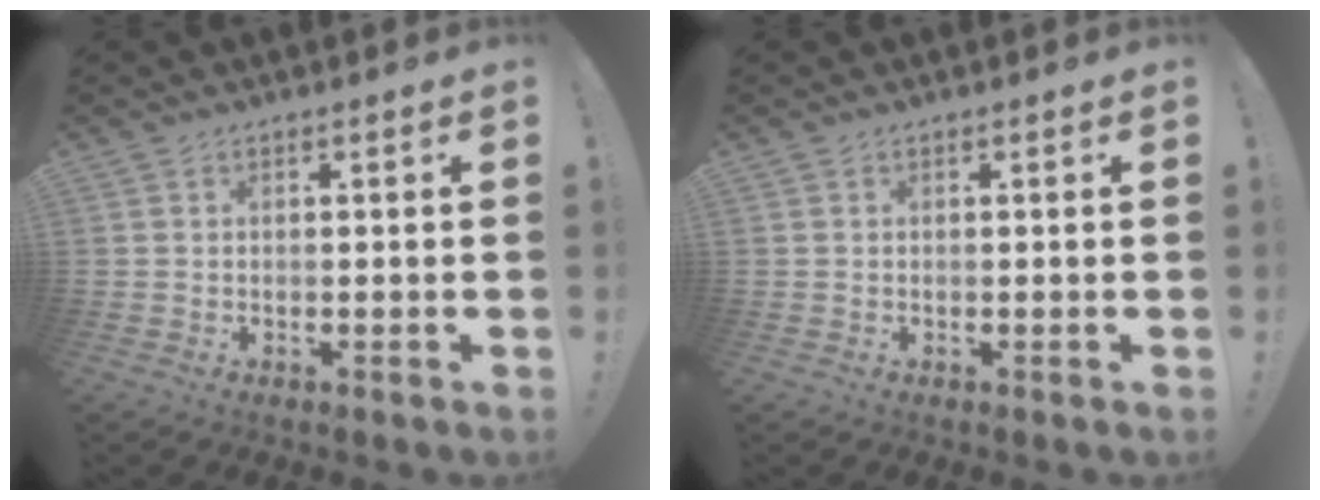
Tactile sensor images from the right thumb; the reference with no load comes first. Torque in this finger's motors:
{"motor_torque": [0.00, 0.00, 0.06, -0.04, 0.00]}